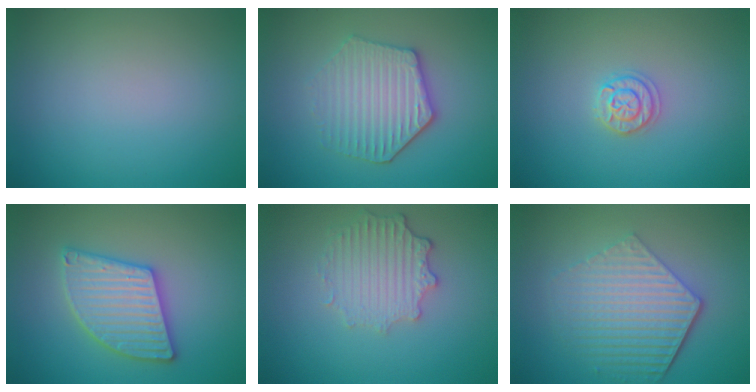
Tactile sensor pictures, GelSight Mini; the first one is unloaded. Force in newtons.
{"total": 4.4, "press": 4.0, "slide": 1.8}
{"total": 1.7, "press": 1.7, "slide": 0.2}
{"total": 5.5, "press": 5.5, "slide": 0.7}
{"total": 3.5, "press": 2.9, "slide": 1.9}
{"total": 6.2, "press": 4.5, "slide": 4.2}